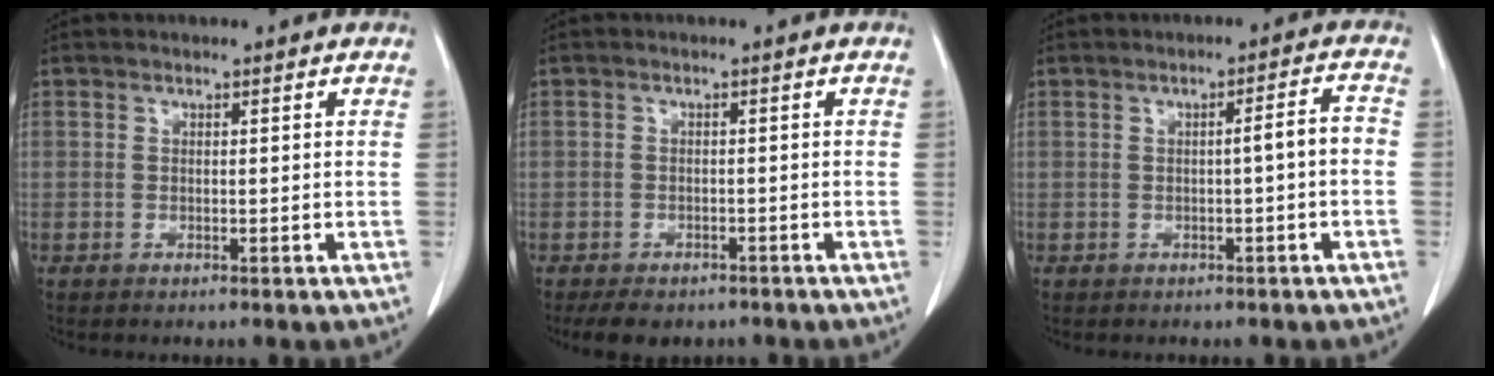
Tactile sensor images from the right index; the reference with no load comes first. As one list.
[{"total": 5.9, "force": [-4.5, 3.3, 1.9], "torque": [-0.024, 0.001, -0.059]}, {"total": 3.1, "force": [-0.6, 0.1, 3.1], "torque": [-0.041, 0.007, -0.008]}]